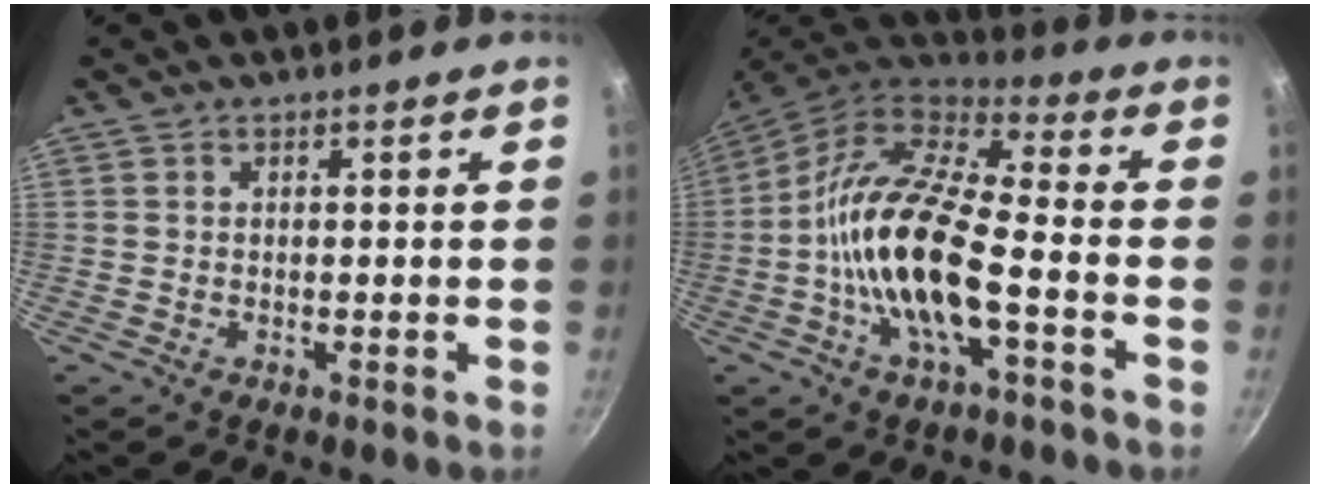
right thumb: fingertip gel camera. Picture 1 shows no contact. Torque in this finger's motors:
{"motor_torque": [0.12, 1.41, 2.11, -0.64, 0.56]}